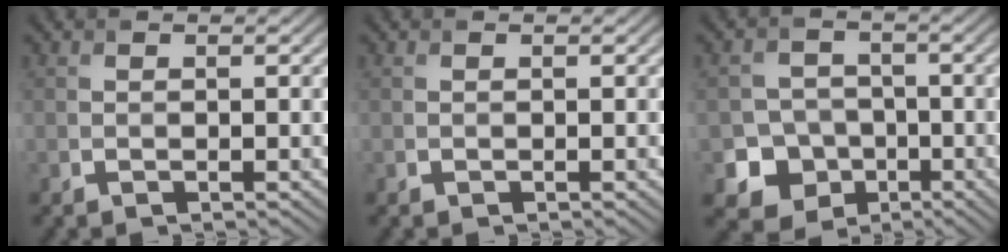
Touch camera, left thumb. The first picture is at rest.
{"total": 0.0}
{"total": 6.9, "force": [-2.7, 6.0, 2.1], "torque": [-0.038, -0.011, -0.074]}